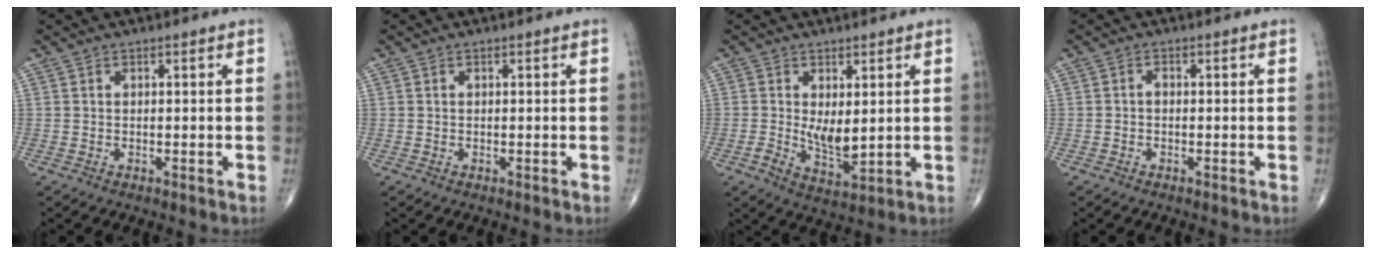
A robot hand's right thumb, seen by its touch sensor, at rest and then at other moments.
{"total": 0.0}
{"total": 5.6, "force": [0.5, 2.6, 4.9], "torque": [-0.076, -0.017, 0.018]}
{"total": 0.9, "force": [-0.3, 0.6, 0.6], "torque": [-0.008, 0.002, -0.009]}